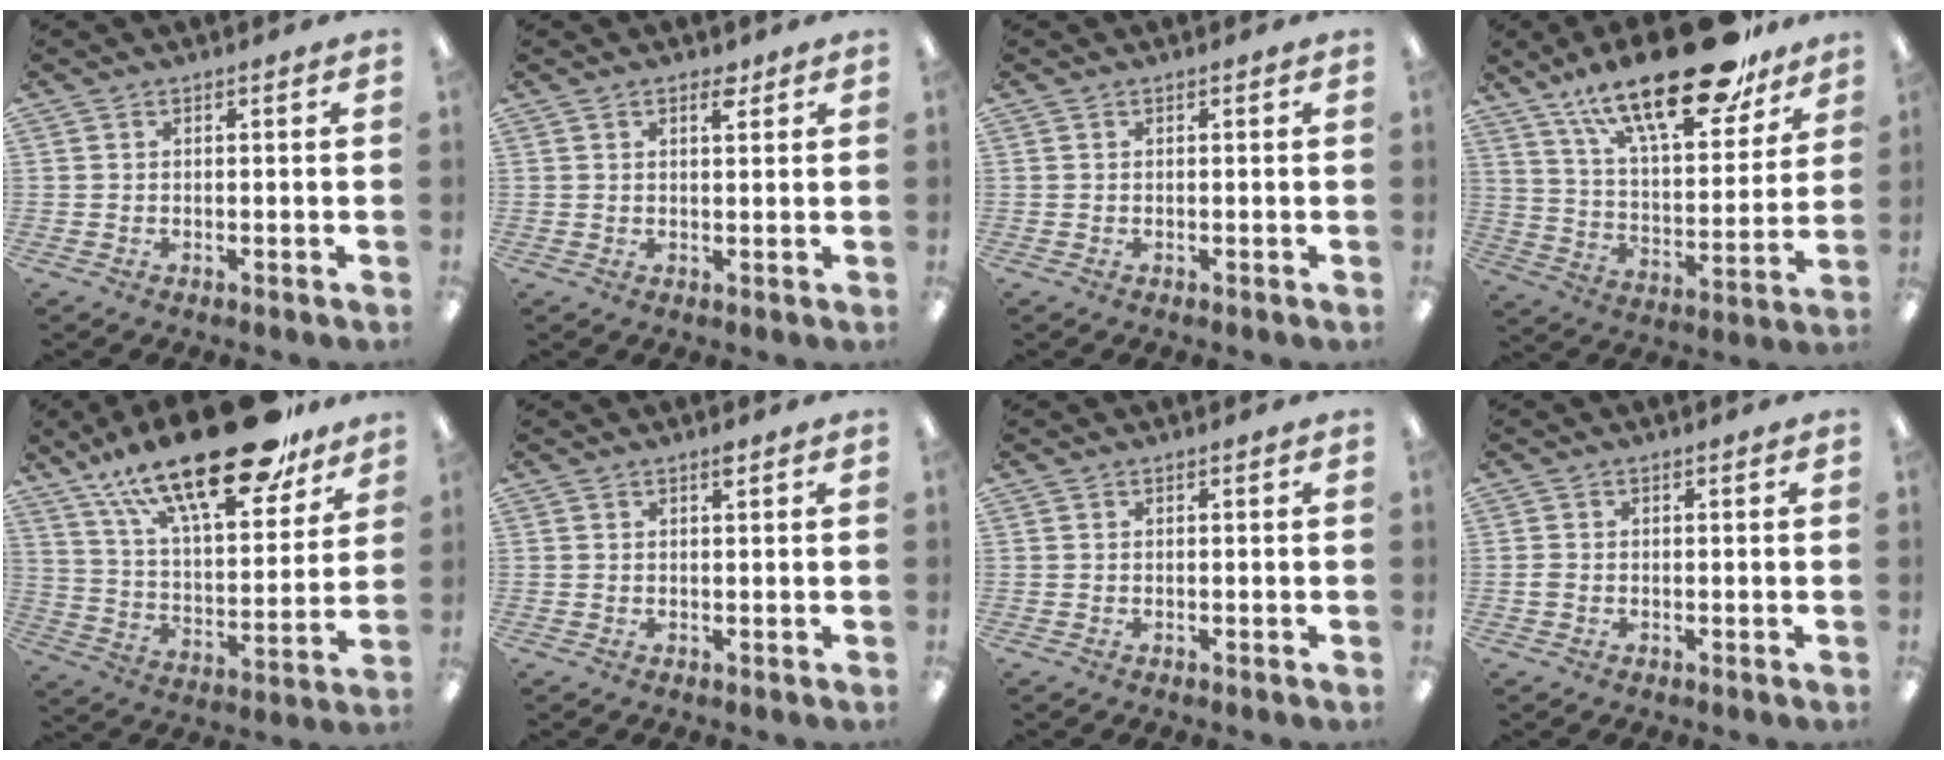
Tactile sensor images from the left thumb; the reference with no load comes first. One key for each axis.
{"total": 2.6, "fx": 1.8, "fy": 1.0, "fz": 1.6, "tx": -0.012, "ty": -0.008, "tz": 0.027}
{"total": 0.0}
{"total": 25.3, "fx": 17.9, "fy": 8.8, "fz": 15.5, "tx": -0.242, "ty": -0.106, "tz": 0.298}
{"total": 26.9, "fx": 18.9, "fy": 9.2, "fz": 16.7, "tx": -0.263, "ty": -0.113, "tz": 0.314}
{"total": 1.2, "fx": 0.8, "fy": 0.2, "fz": 0.8, "tx": -0.011, "ty": -0.003, "tz": 0.013}
{"total": 0.0}
{"total": 0.9, "fx": -0.2, "fy": 0.7, "fz": 0.6, "tx": -0.011, "ty": 0.003, "tz": -0.006}